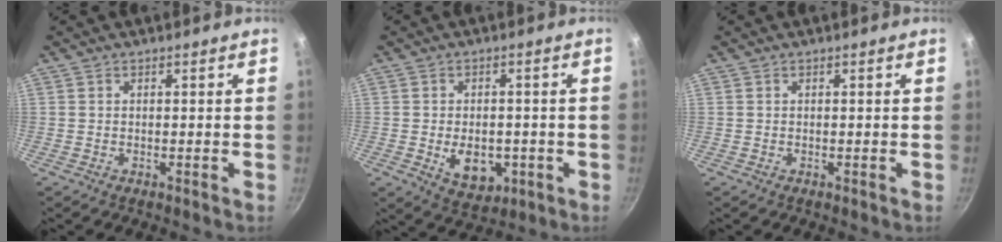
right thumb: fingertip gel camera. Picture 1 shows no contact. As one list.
[{"total": 8.1, "force": [-1.9, 5.5, 5.6], "torque": [-0.057, -0.002, -0.015]}, {"total": 0.0}]